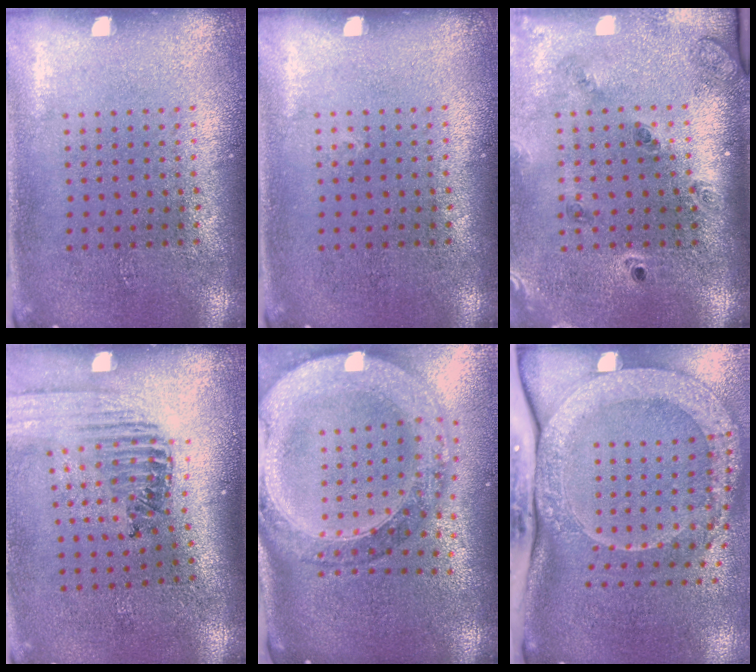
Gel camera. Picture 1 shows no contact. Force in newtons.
{"total": 0.0}
{"total": 1.6, "press": 1.5, "slide": 0.4}
{"total": 1.3, "press": 1.3, "slide": 0.1}
{"total": 2.6, "press": 2.3, "slide": 1.3}
{"total": 3.3, "press": 2.3, "slide": 2.3}